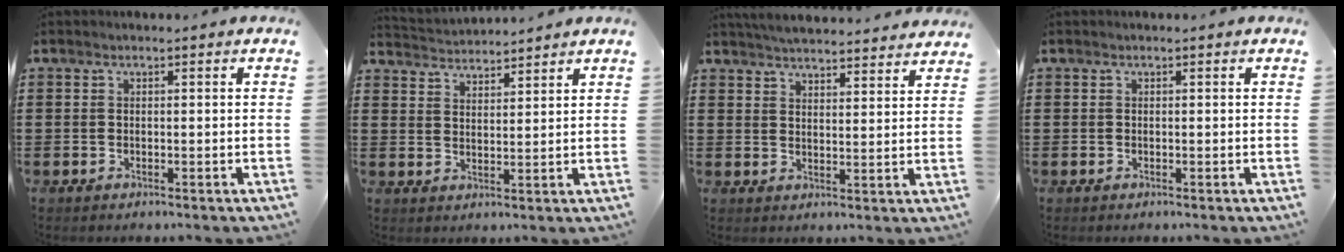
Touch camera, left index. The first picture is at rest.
{"total": 3.0, "force": [2.9, -0.3, -0.5], "torque": [-0.002, -0.015, 0.052]}
{"total": 4.5, "force": [4.4, -0.3, 0.6], "torque": [-0.025, -0.022, 0.080]}
{"total": 0.0}